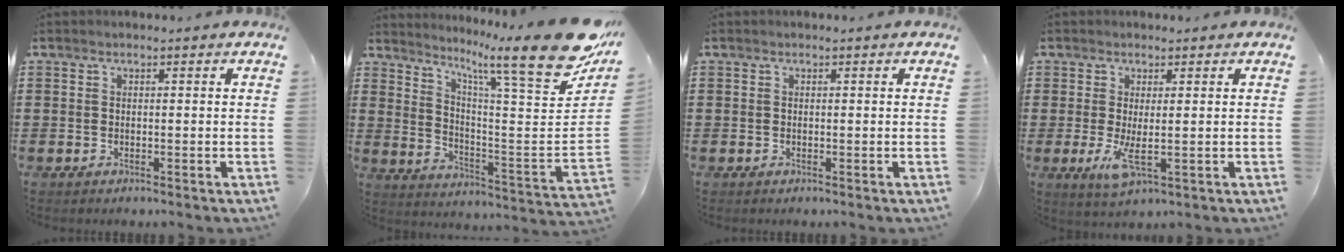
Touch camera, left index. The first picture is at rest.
{"total": 14.9, "force": [10.5, 1.1, 10.5], "torque": [-0.176, -0.084, 0.160]}
{"total": 0.0}
{"total": 4.6, "force": [-0.3, 1.2, 4.4], "torque": [-0.101, -0.014, -0.006]}